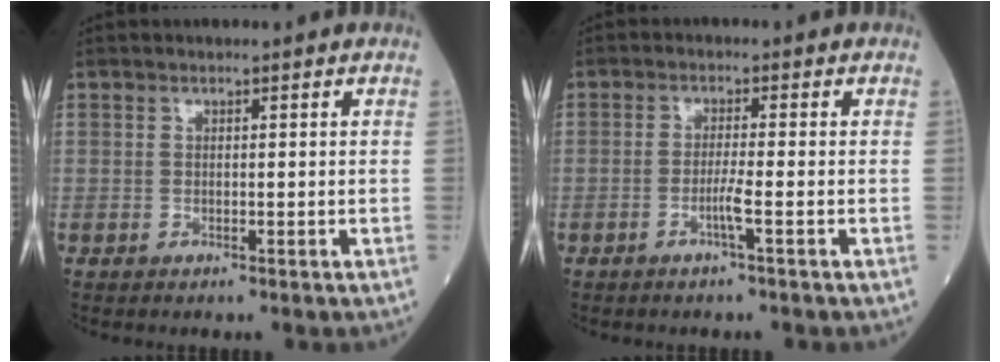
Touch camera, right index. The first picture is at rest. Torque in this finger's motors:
{"motor_torque": [-0.09, -0.19, 0.00, 0.00]}